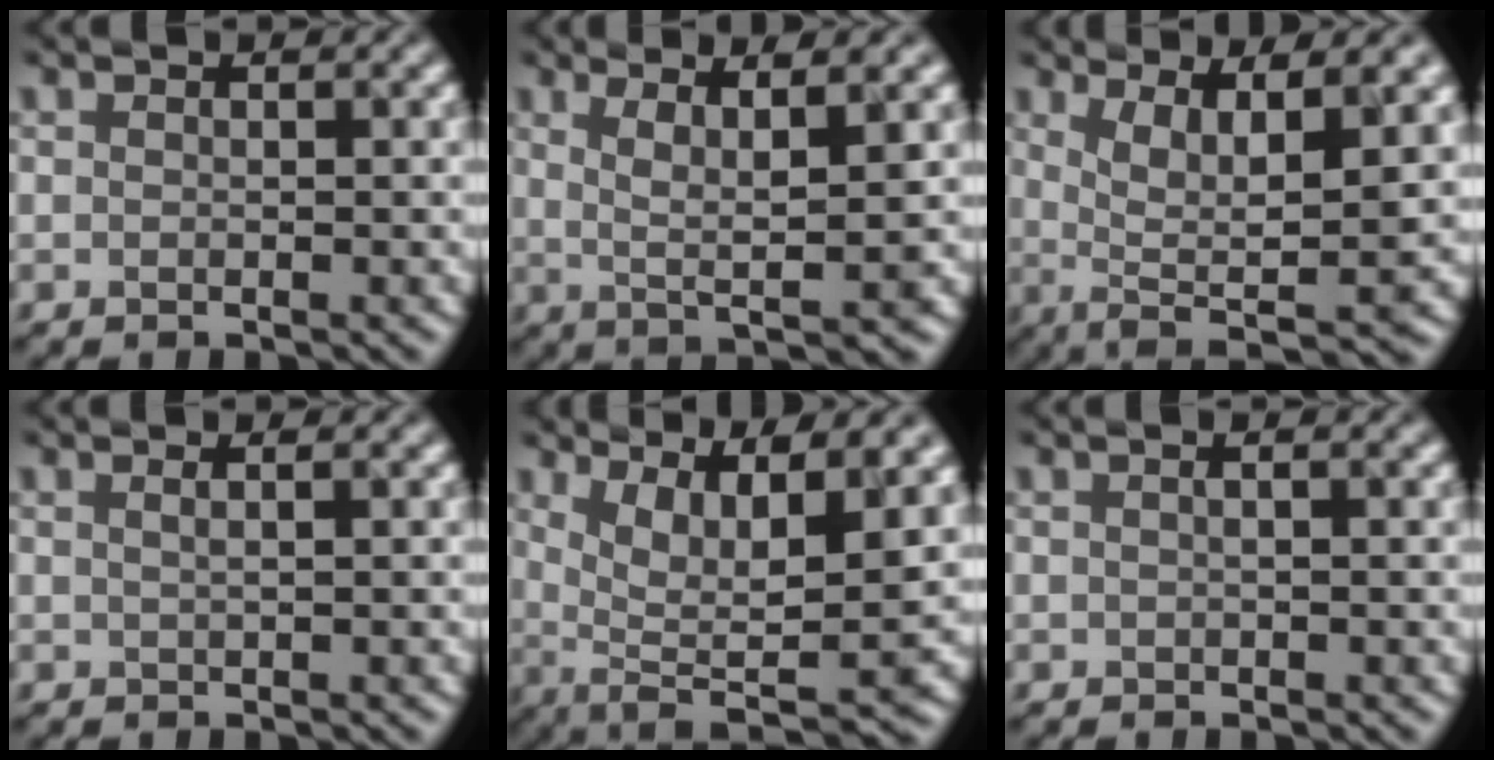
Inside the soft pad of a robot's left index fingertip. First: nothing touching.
{"total": 3.2, "force": [0.3, 0.0, 3.2], "torque": [-0.070, 0.000, 0.038]}
{"total": 7.8, "force": [0.6, 1.7, 7.6], "torque": [-0.120, 0.002, 0.043]}
{"total": 1.1, "force": [0.6, 0.5, 0.7], "torque": [-0.004, 0.016, 0.005]}
{"total": 9.3, "force": [2.2, 2.3, 8.8], "torque": [-0.138, -0.002, 0.077]}
{"total": 0.9, "force": [0.4, 0.4, 0.7], "torque": [0.000, 0.013, 0.003]}